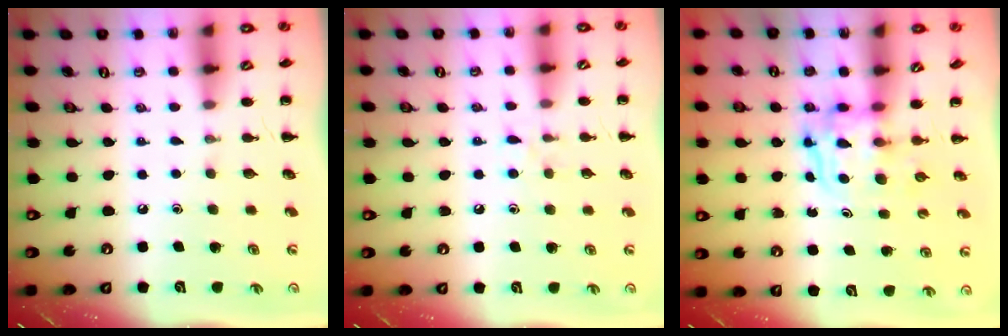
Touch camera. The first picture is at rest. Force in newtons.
{"total": 6.0, "press": 5.6, "slide": 2.1}
{"total": 3.4, "press": 3.4, "slide": 0.2}